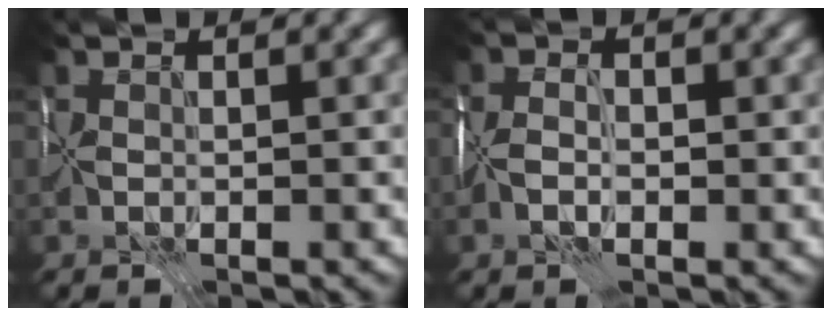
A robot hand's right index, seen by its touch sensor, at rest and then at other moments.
{"total": 3.1, "force": [-0.8, 2.0, 2.2], "torque": [-0.040, 0.000, -0.020]}